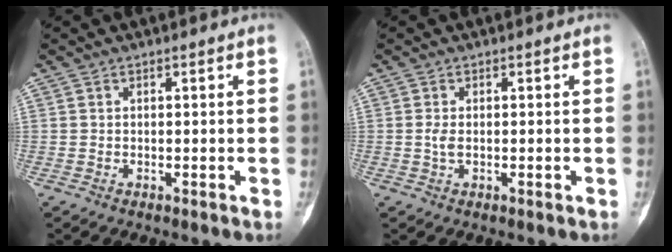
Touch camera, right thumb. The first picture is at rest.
{"total": 1.8, "force": [-0.1, 0.8, 1.6], "torque": [-0.037, -0.001, -0.003]}